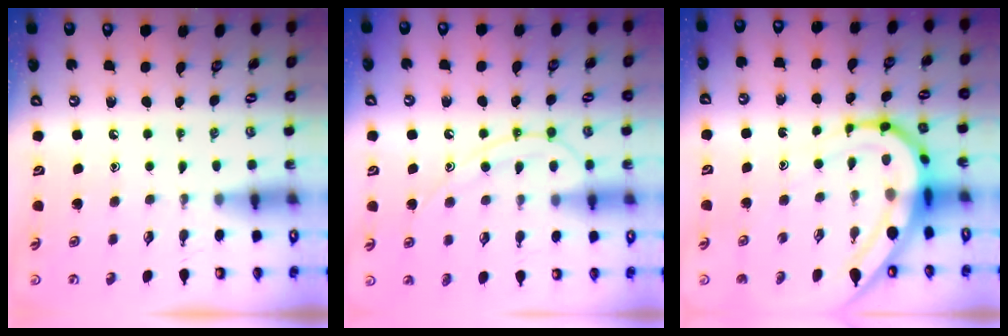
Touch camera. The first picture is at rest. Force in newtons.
{"total": 12.6, "press": 12.6, "slide": 1.1}
{"total": 11.0, "press": 10.9, "slide": 1.1}